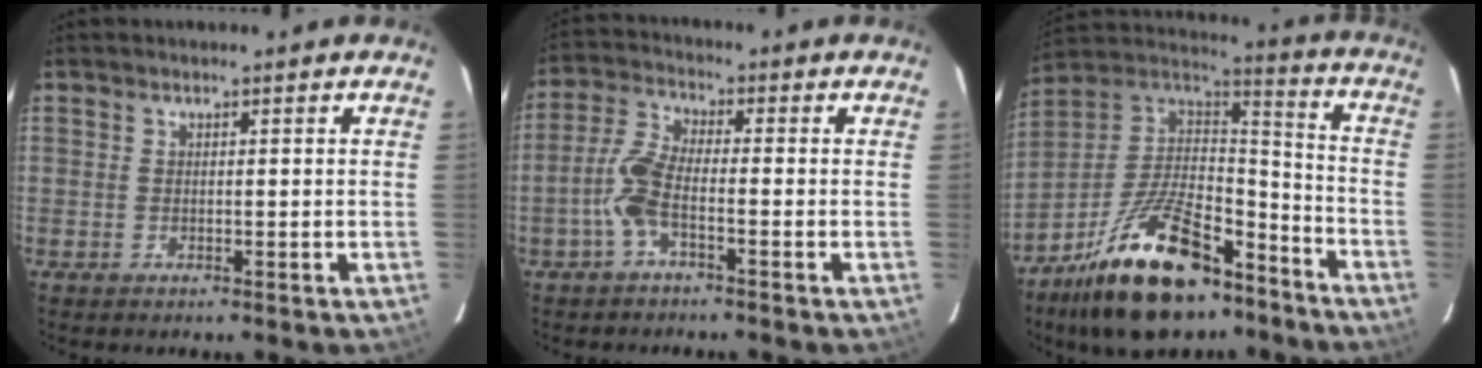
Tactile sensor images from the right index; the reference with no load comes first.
{"total": 5.9, "force": [-2.5, 1.5, 5.2], "torque": [-0.121, 0.011, -0.054]}
{"total": 24.5, "force": [-15.6, 10.8, 15.4], "torque": [-0.295, 0.005, -0.250]}